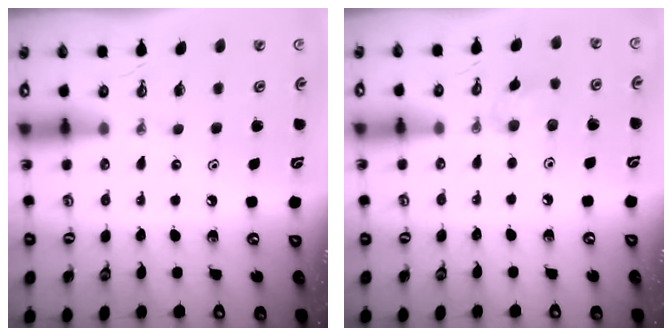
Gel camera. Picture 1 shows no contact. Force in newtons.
{"total": 6.5, "press": 6.1, "slide": 2.2}